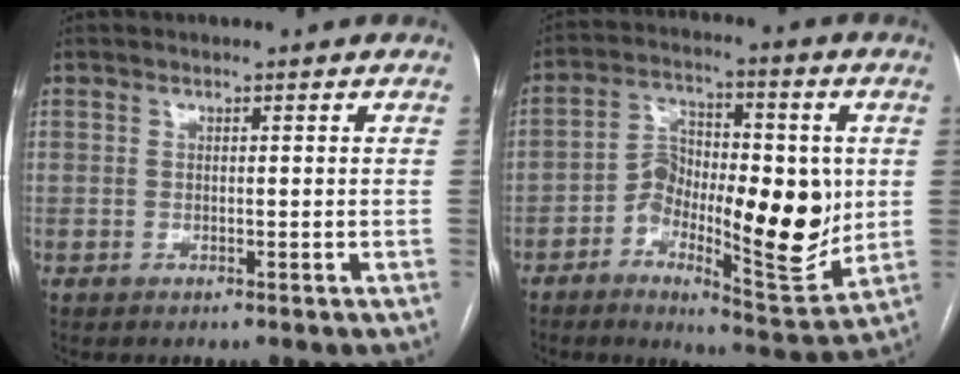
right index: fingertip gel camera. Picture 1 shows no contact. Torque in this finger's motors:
{"motor_torque": [0.54, -0.03, 0.34, 0.13]}